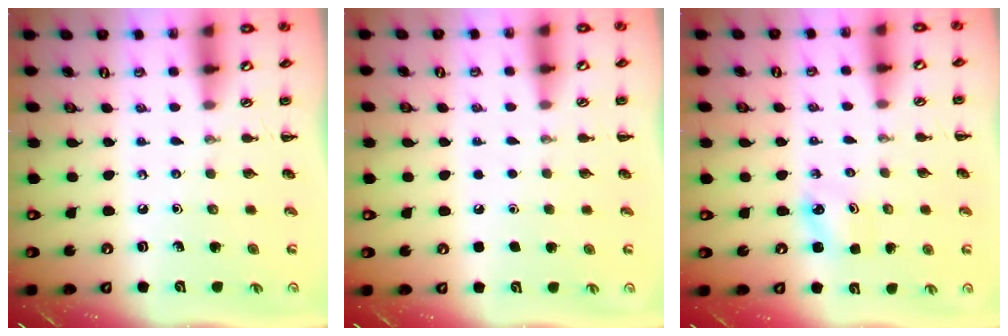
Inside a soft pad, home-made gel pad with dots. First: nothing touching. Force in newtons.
{"total": 1.6, "press": 1.6, "slide": 0.1}
{"total": 2.6, "press": 2.5, "slide": 0.7}